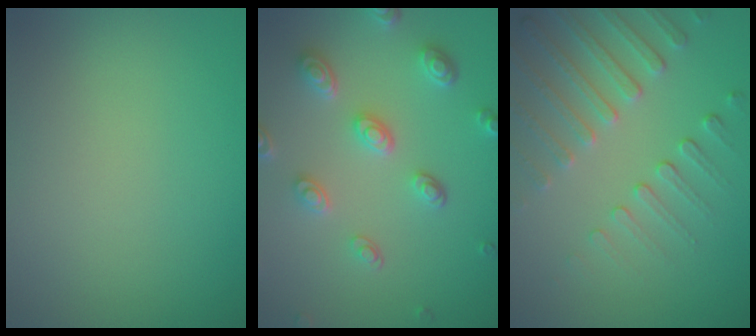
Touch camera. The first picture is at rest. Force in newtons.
{"total": 4.5, "press": 3.6, "slide": 2.7}
{"total": 4.0, "press": 3.3, "slide": 2.3}